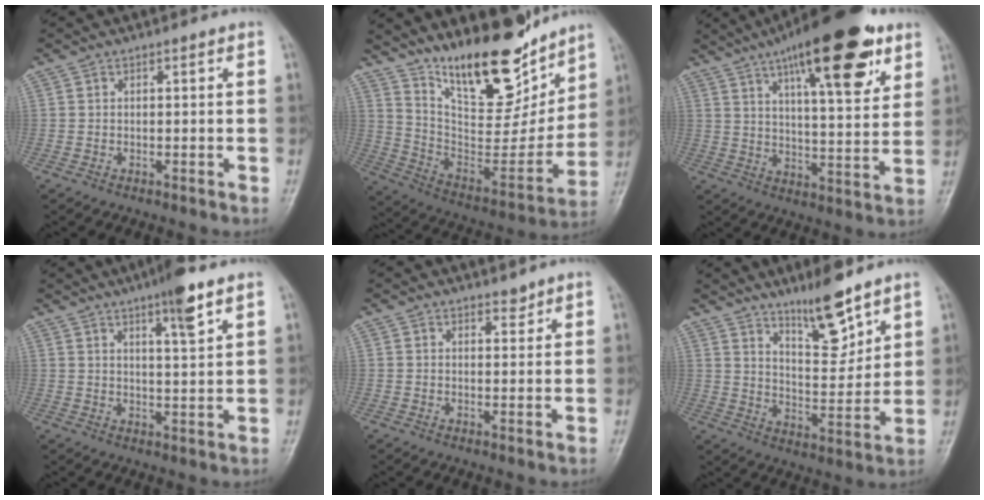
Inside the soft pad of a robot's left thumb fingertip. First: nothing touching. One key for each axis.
{"total": 21.9, "fx": 16.2, "fy": 7.7, "fz": 12.5, "tx": -0.152, "ty": -0.100, "tz": 0.281}
{"total": 21.9, "fx": 12.1, "fy": 6.7, "fz": 17.1, "tx": -0.236, "ty": -0.030, "tz": 0.185}
{"total": 7.2, "fx": 4.4, "fy": 0.9, "fz": 5.7, "tx": -0.087, "ty": -0.022, "tz": 0.069}
{"total": 1.8, "fx": 1.6, "fy": 0.7, "fz": 0.5, "tx": 0.004, "ty": -0.012, "tz": 0.022}
{"total": 10.9, "fx": 8.2, "fy": 2.8, "fz": 6.6, "tx": -0.091, "ty": -0.070, "tz": 0.147}